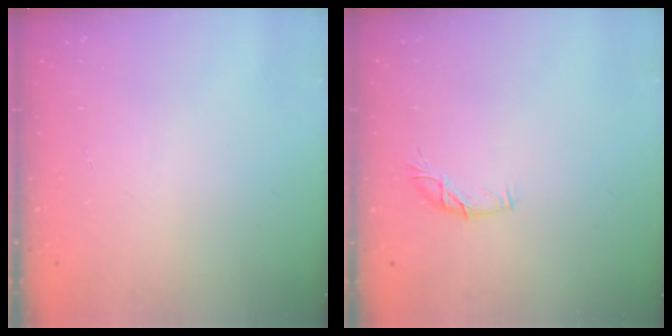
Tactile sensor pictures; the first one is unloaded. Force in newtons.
{"total": 6.1, "press": 6.1, "slide": 0.6}